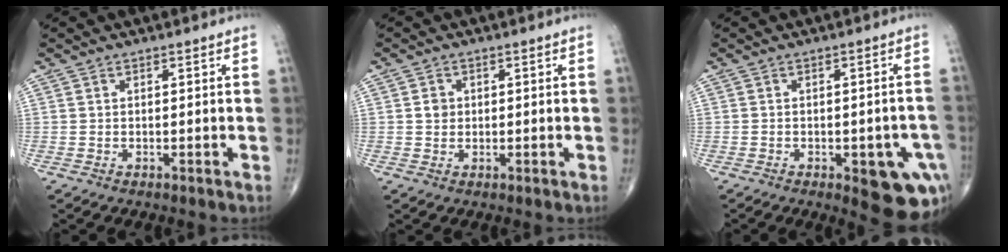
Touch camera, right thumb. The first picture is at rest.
{"total": 2.0, "force": [0.2, 1.8, 0.9], "torque": [-0.007, 0.002, 0.004]}
{"total": 11.9, "force": [-4.7, 4.9, 9.8], "torque": [-0.082, 0.015, -0.046]}